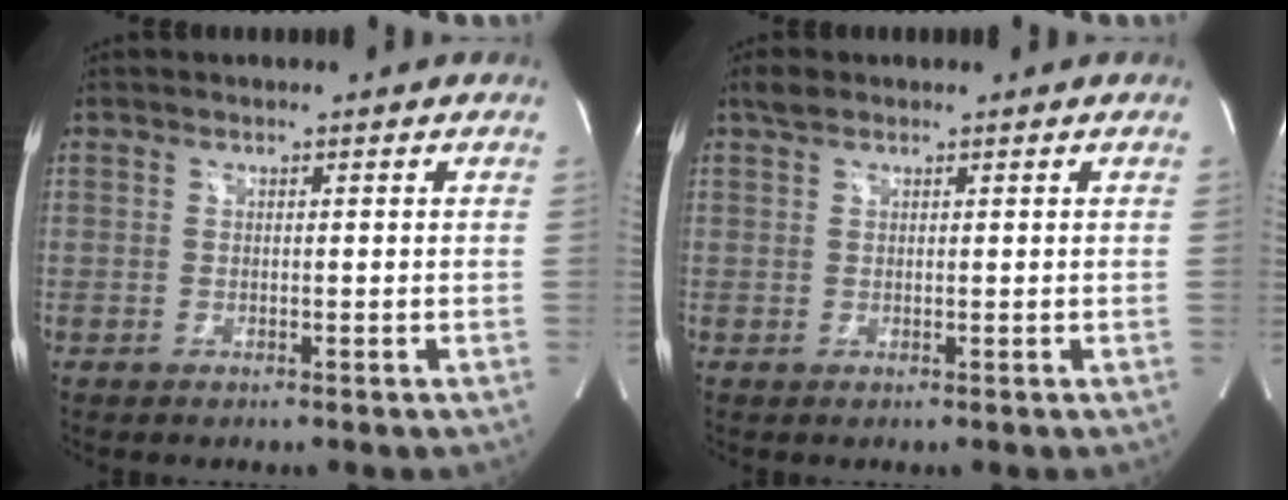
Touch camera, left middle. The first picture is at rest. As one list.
[{"total": 1.5, "force": [1.2, 0.7, 0.7], "torque": [-0.020, 0.010, 0.024]}]